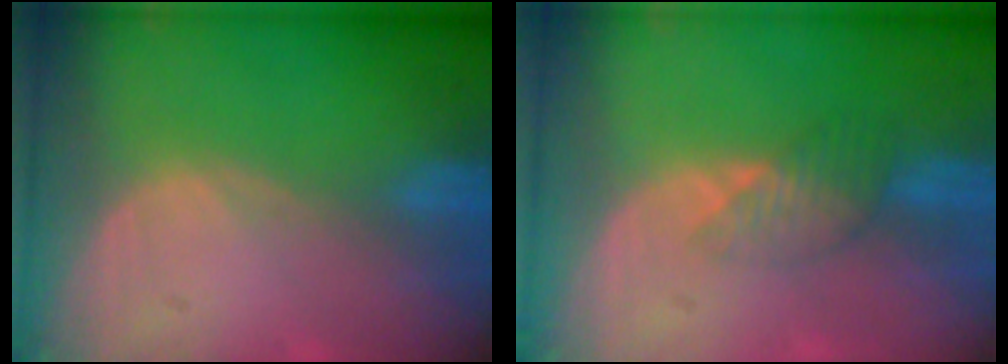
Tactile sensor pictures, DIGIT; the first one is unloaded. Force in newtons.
{"total": 3.6, "press": 3.2, "slide": 1.6}